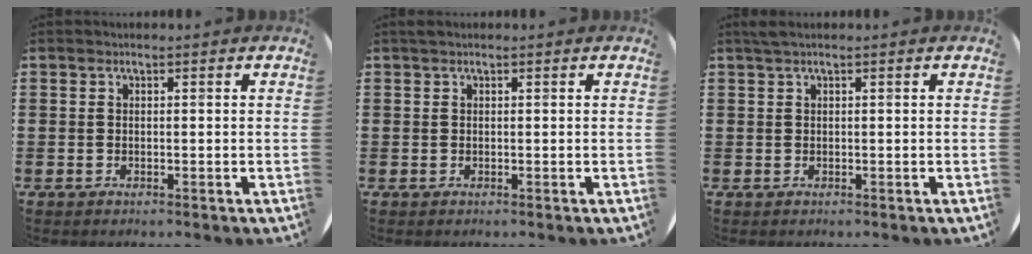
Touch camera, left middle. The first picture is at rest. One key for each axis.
{"total": 0.0}
{"total": 0.6, "fx": 0.4, "fy": -0.1, "fz": 0.5, "tx": -0.008, "ty": 0.001, "tz": 0.007}